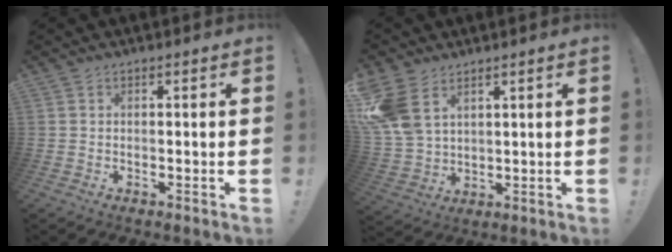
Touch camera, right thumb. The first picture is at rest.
{"total": 11.1, "force": [5.5, 7.3, 6.2], "torque": [-0.121, -0.017, 0.116]}